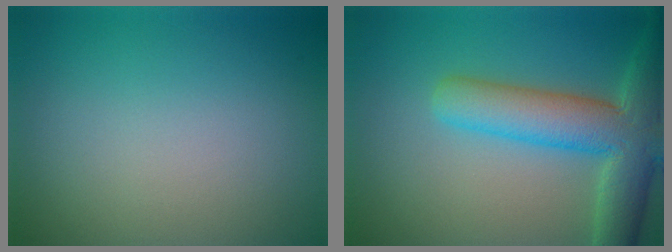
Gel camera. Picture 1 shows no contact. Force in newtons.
{"total": 8.1, "press": 8.0, "slide": 0.7}